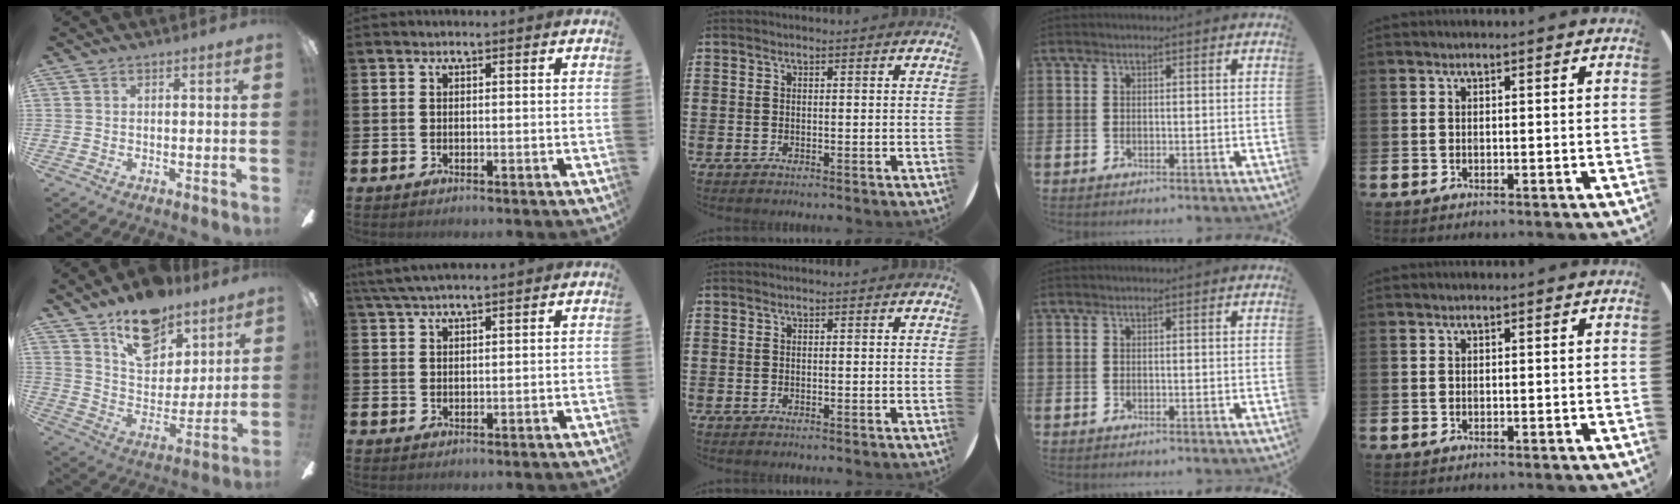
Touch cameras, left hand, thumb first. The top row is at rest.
{"thumb": {"total": 16.5, "force": [11.9, 9.0, 6.9], "torque": [-0.101, -0.075, 0.216]}, "index": {"total": 3.8, "force": [3.4, 0.4, 1.8], "torque": [-0.048, -0.001, 0.065]}}